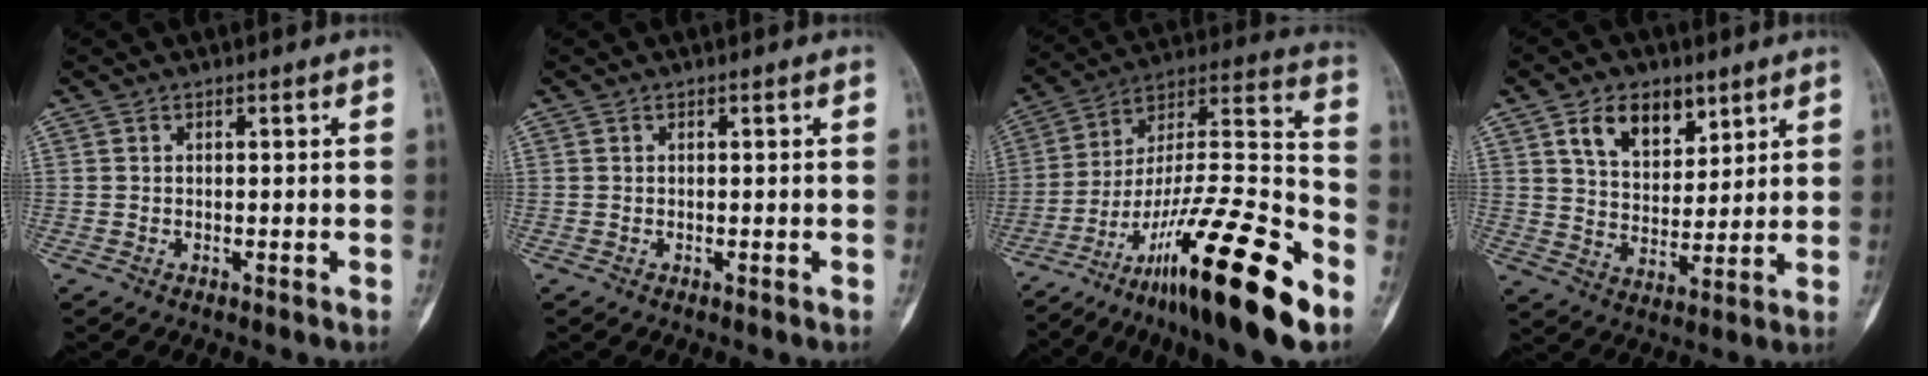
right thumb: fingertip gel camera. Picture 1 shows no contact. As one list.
[{"total": 0.0}, {"total": 27.8, "force": [-16.4, 5.4, 21.8], "torque": [-0.337, 0.075, -0.270]}, {"total": 10.5, "force": [5.8, 6.4, 6.0], "torque": [-0.072, -0.032, 0.104]}]